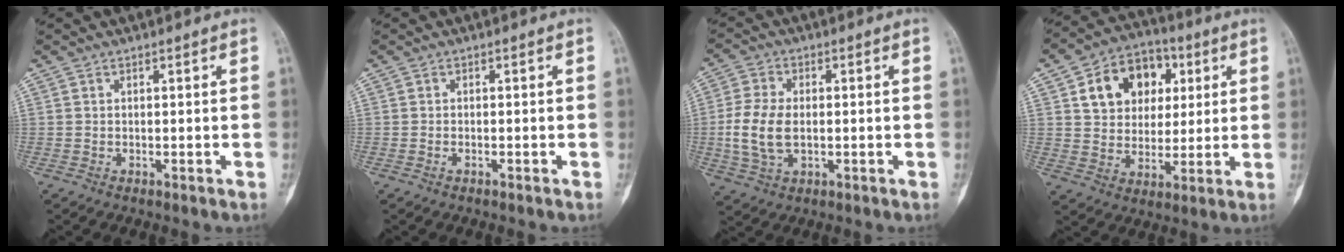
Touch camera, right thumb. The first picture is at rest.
{"total": 0.6, "force": [-0.3, 0.2, 0.4], "torque": [-0.013, 0.005, -0.005]}
{"total": 9.1, "force": [-0.7, 5.5, 7.2], "torque": [-0.156, 0.003, -0.012]}
{"total": 14.4, "force": [4.8, 11.0, 7.9], "torque": [-0.086, -0.002, 0.078]}